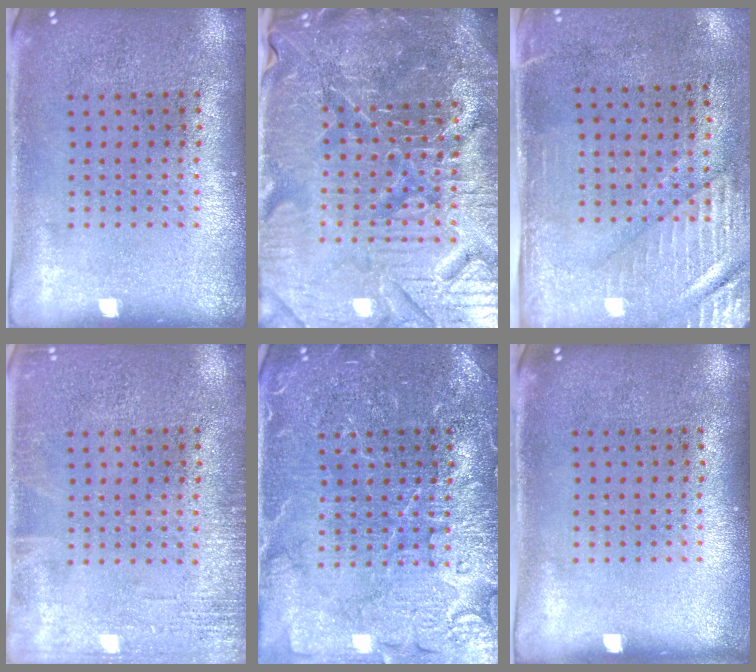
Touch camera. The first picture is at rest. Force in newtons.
{"total": 6.4, "press": 5.8, "slide": 2.7}
{"total": 3.0, "press": 2.6, "slide": 1.6}
{"total": 1.9, "press": 1.9, "slide": 0.2}
{"total": 4.3, "press": 4.3, "slide": 0.6}
{"total": 0.0}